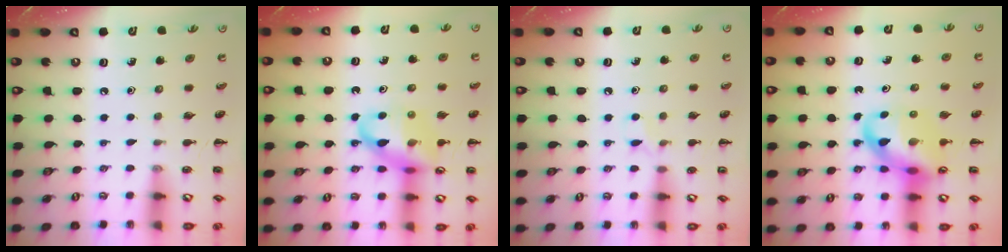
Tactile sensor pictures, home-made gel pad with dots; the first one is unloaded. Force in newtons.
{"total": 14.7, "press": 14.4, "slide": 2.8}
{"total": 5.4, "press": 5.1, "slide": 1.6}
{"total": 13.6, "press": 13.0, "slide": 3.8}